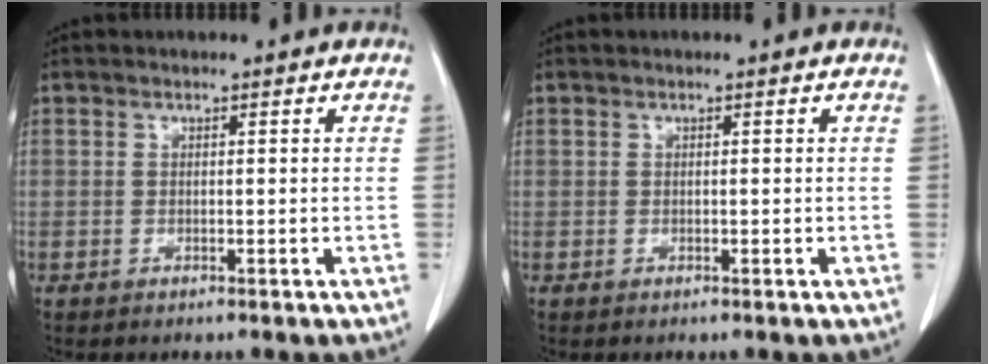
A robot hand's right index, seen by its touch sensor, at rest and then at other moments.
{"total": 0.0}